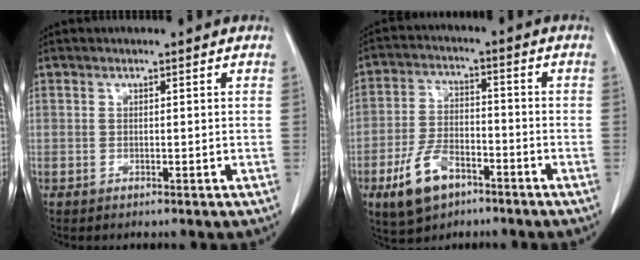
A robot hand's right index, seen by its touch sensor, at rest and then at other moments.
{"total": 9.1, "force": [-5.2, 4.9, 5.6], "torque": [-0.120, 0.001, -0.093]}